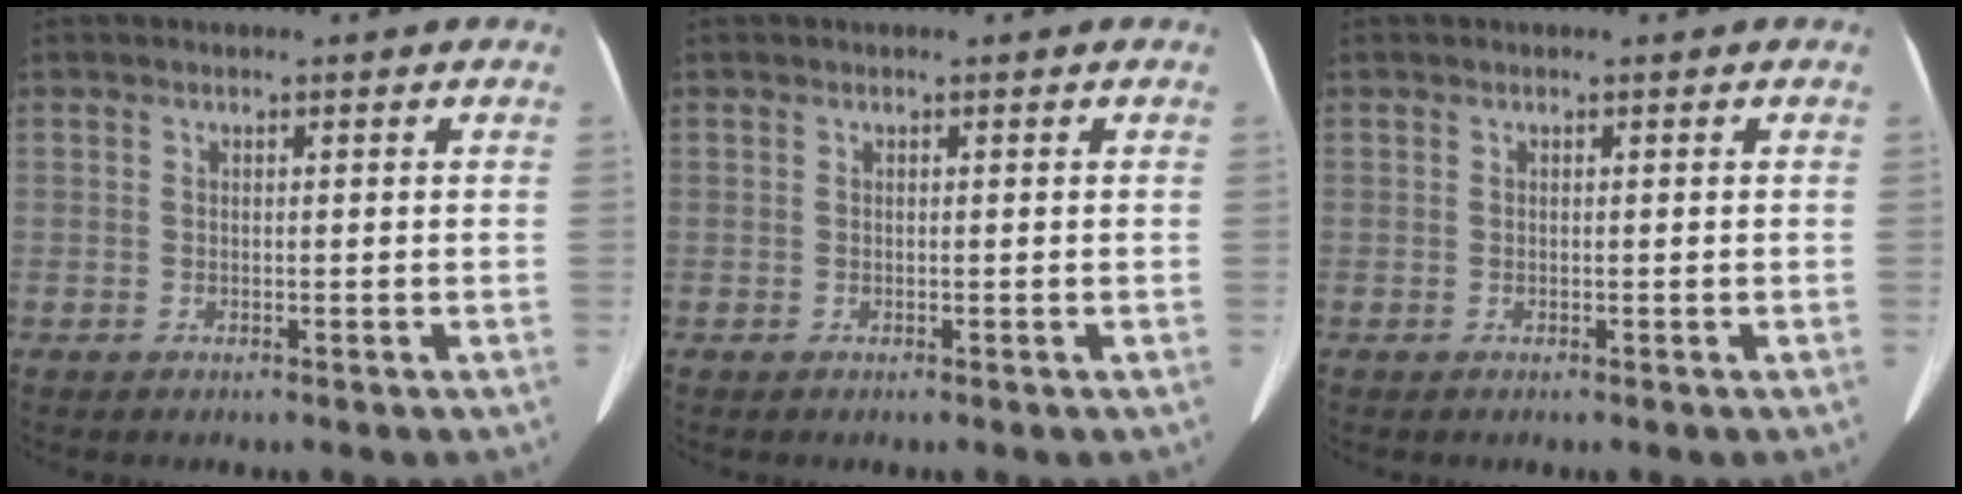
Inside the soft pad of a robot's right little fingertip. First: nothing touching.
{"total": 0.0}
{"total": 0.0}